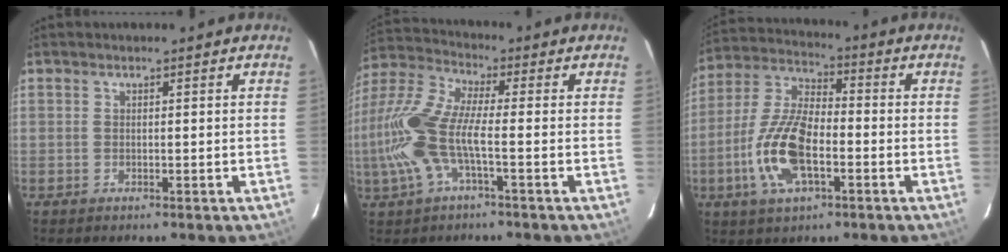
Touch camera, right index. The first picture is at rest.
{"total": 14.5, "force": [-3.2, 4.3, 13.5], "torque": [-0.287, -0.003, -0.066]}
{"total": 14.0, "force": [-4.3, 6.1, 11.9], "torque": [-0.257, 0.001, -0.084]}